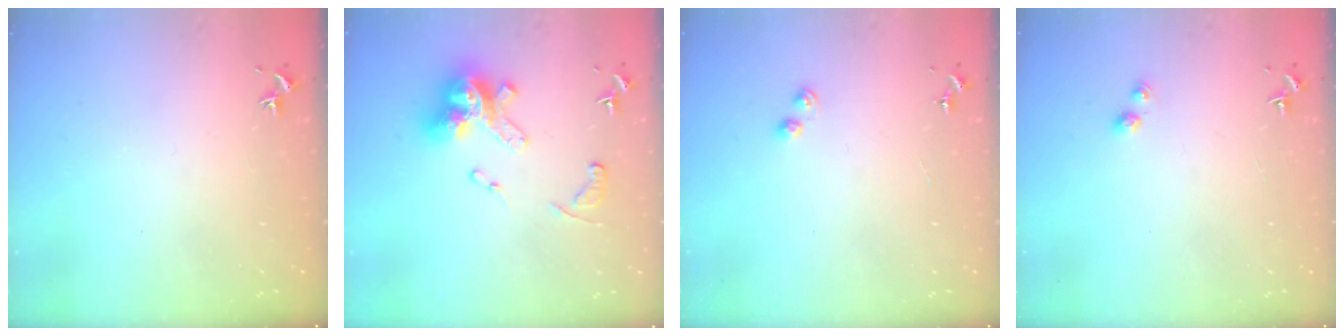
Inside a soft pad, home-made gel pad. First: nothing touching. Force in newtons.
{"total": 16.5, "press": 16.4, "slide": 1.5}
{"total": 3.8, "press": 3.8, "slide": 0.5}
{"total": 2.6, "press": 2.6, "slide": 0.5}